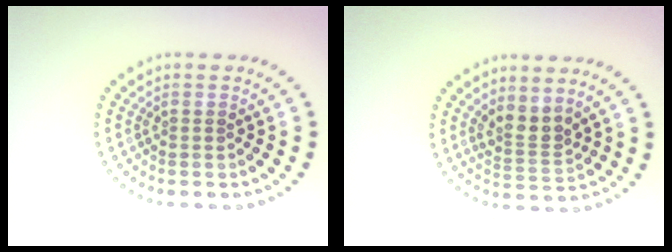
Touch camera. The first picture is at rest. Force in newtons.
{"total": 2.5, "press": 2.0, "slide": 1.5}